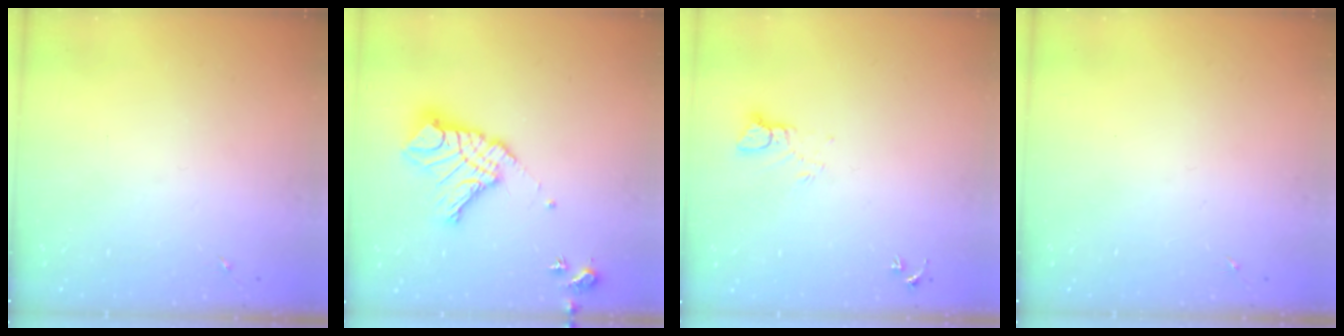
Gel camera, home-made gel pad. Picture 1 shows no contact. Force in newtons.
{"total": 16.9, "press": 16.8, "slide": 1.8}
{"total": 3.6, "press": 3.5, "slide": 0.3}
{"total": 0.0}